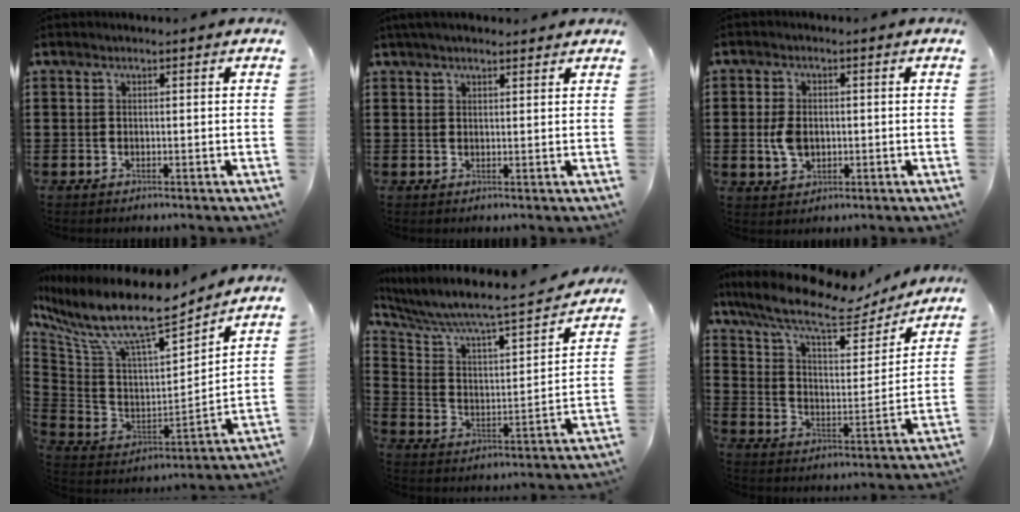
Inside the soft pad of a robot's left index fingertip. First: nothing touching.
{"total": 2.5, "force": [2.1, 0.6, 1.1], "torque": [-0.026, 0.005, 0.040]}
{"total": 4.5, "force": [-0.1, 3.0, 3.4], "torque": [-0.089, 0.001, -0.008]}
{"total": 11.9, "force": [9.4, 2.6, 6.8], "torque": [-0.169, -0.066, 0.162]}
{"total": 6.0, "force": [5.2, 0.8, 2.9], "torque": [-0.084, -0.046, 0.078]}
{"total": 11.8, "force": [9.3, 2.9, 6.8], "torque": [-0.158, -0.042, 0.158]}